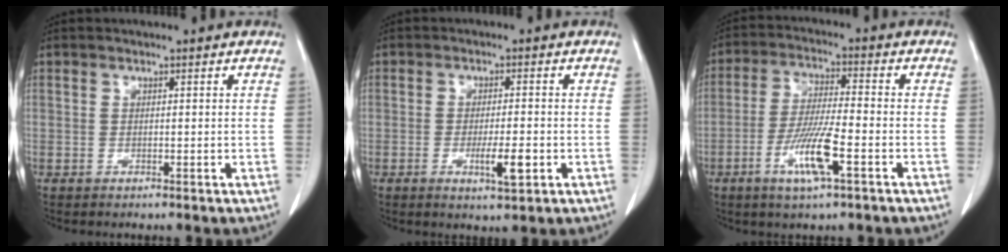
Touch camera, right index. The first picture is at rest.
{"total": 4.7, "force": [-1.5, 0.7, 4.4], "torque": [-0.076, -0.005, -0.020]}
{"total": 9.2, "force": [-3.9, 0.6, 8.3], "torque": [-0.164, -0.011, -0.074]}